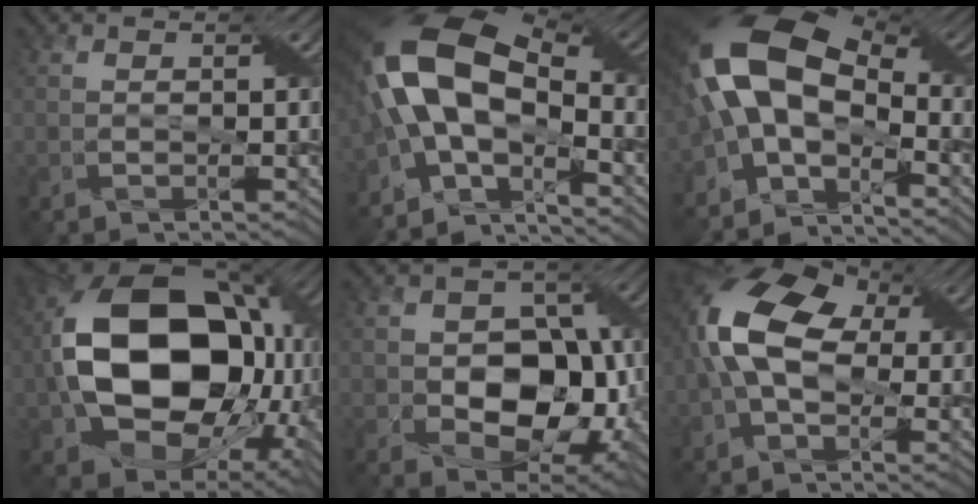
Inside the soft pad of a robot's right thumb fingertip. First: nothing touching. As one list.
[{"total": 15.4, "force": [-2.3, 7.7, 13.1], "torque": [-0.262, 0.007, -0.050]}, {"total": 14.3, "force": [-1.6, 8.2, 11.6], "torque": [-0.239, 0.008, -0.042]}, {"total": 19.7, "force": [-0.6, 14.4, 13.4], "torque": [-0.298, -0.031, 0.006]}, {"total": 10.6, "force": [-2.0, 8.0, 6.7], "torque": [-0.086, -0.002, -0.038]}, {"total": 11.7, "force": [0.8, 7.4, 9.0], "torque": [-0.213, 0.016, -0.007]}]